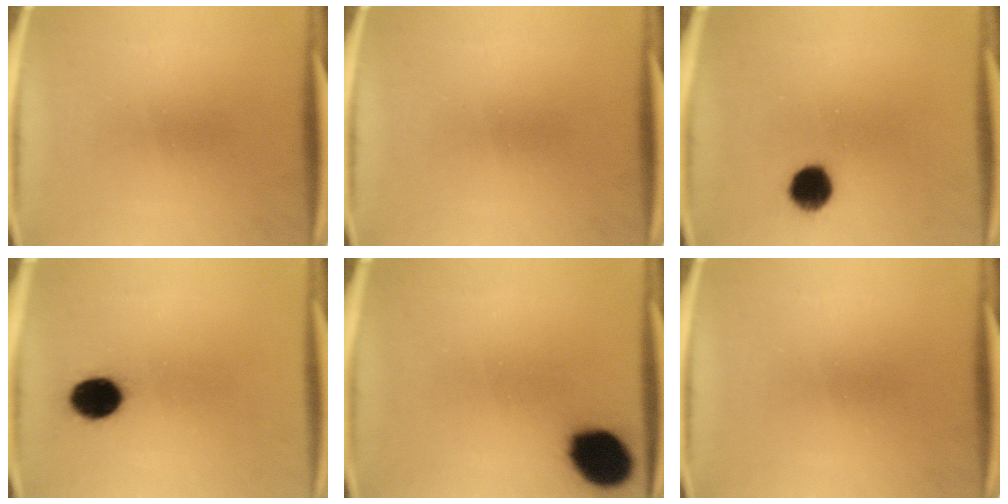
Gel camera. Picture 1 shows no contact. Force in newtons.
{"total": 0.0}
{"total": 7.0}
{"total": 8.4}
{"total": 13.3}
{"total": 0.0}